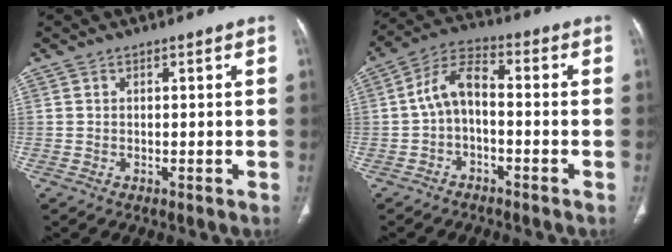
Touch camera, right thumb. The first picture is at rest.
{"total": 7.3, "force": [-1.3, 4.0, 6.0], "torque": [-0.112, 0.033, -0.037]}